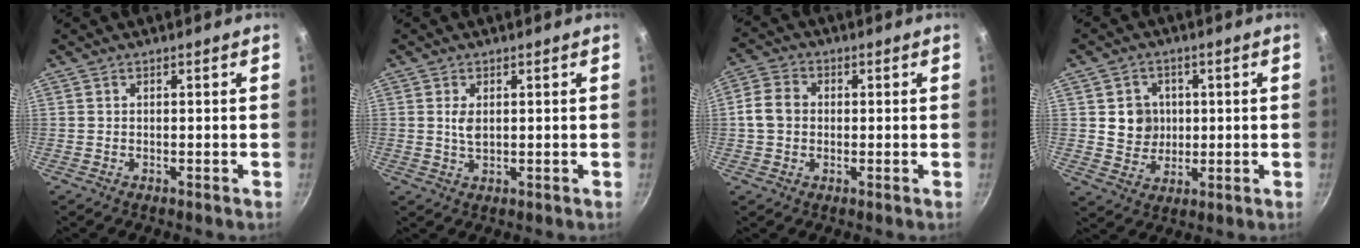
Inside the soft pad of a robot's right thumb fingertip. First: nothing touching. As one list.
[{"total": 2.8, "force": [0.6, 1.5, 2.3], "torque": [-0.041, -0.006, 0.013]}, {"total": 5.9, "force": [0.1, 4.9, 3.3], "torque": [-0.051, 0.011, -0.011]}, {"total": 6.9, "force": [1.0, 6.3, 2.6], "torque": [-0.012, -0.004, 0.021]}]